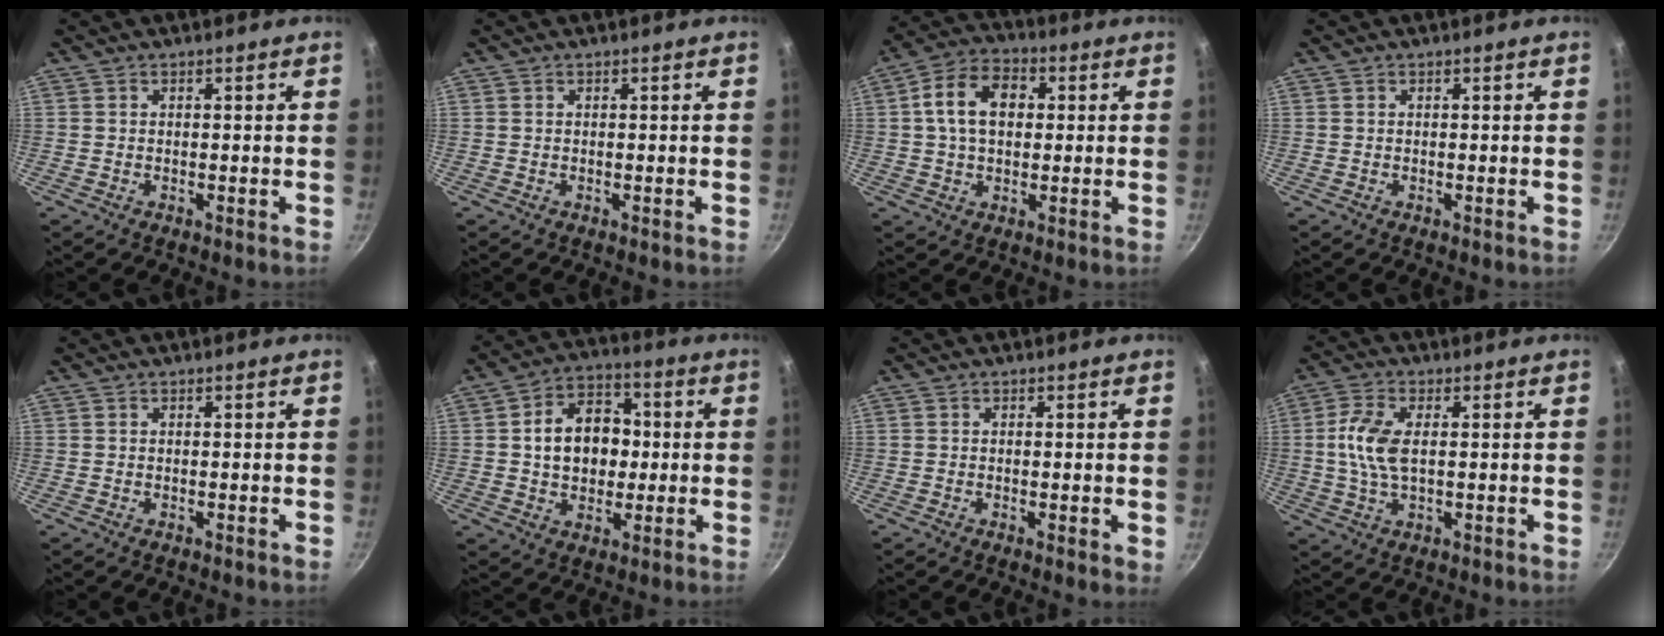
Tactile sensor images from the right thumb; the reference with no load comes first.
{"total": 0.0}
{"total": 11.0, "force": [1.7, 7.6, 7.7], "torque": [-0.113, 0.020, 0.017]}
{"total": 0.0}
{"total": 0.0}
{"total": 12.6, "force": [0.7, 9.5, 8.2], "torque": [-0.097, 0.021, 0.005]}
{"total": 1.8, "force": [-0.1, 0.5, 1.7], "torque": [-0.024, -0.004, -0.003]}
{"total": 8.1, "force": [0.7, 4.1, 6.9], "torque": [-0.146, 0.008, 0.010]}